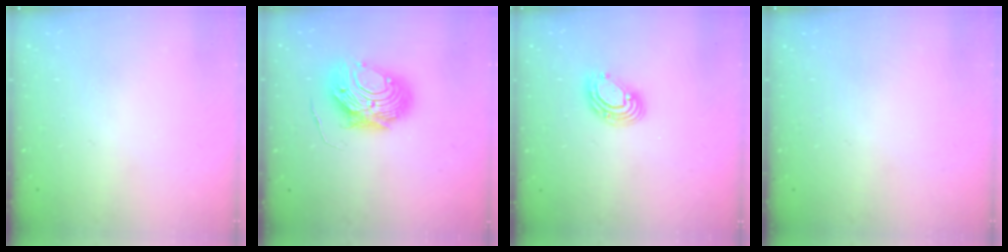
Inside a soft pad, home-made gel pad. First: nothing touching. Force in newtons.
{"total": 10.5, "press": 10.5, "slide": 1.0}
{"total": 7.9, "press": 7.8, "slide": 1.5}
{"total": 0.0}